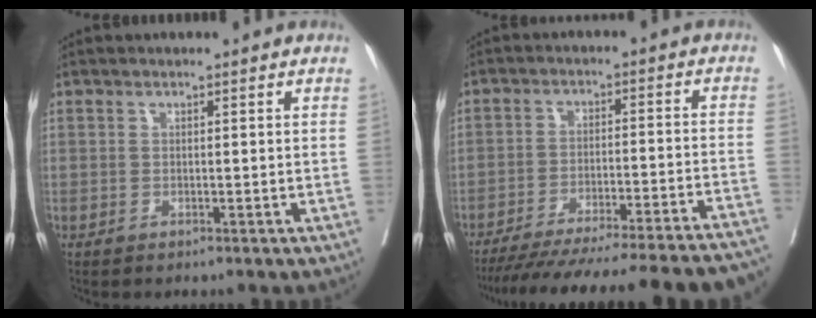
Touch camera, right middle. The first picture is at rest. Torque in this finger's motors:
{"motor_torque": [1.01, -1.12, 0.36, 0.13]}